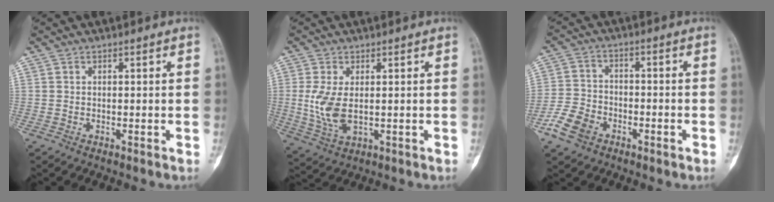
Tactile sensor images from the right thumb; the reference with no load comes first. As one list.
[{"total": 7.5, "force": [0.3, 3.9, 6.4], "torque": [-0.139, -0.010, 0.017]}, {"total": 7.1, "force": [-3.9, 4.9, 3.3], "torque": [-0.055, 0.025, -0.073]}]